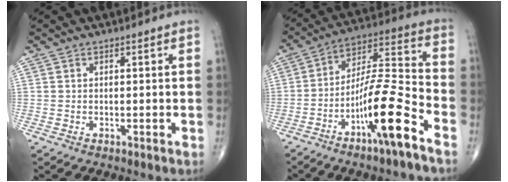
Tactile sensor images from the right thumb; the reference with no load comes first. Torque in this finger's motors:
{"motor_torque": [3.33, 1.68, 1.59, -1.18, 0.66]}